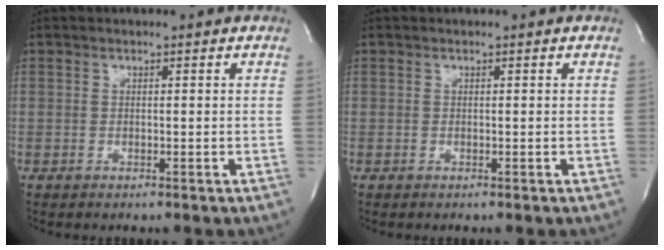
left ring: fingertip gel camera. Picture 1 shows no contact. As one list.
[{"total": 0.0}]